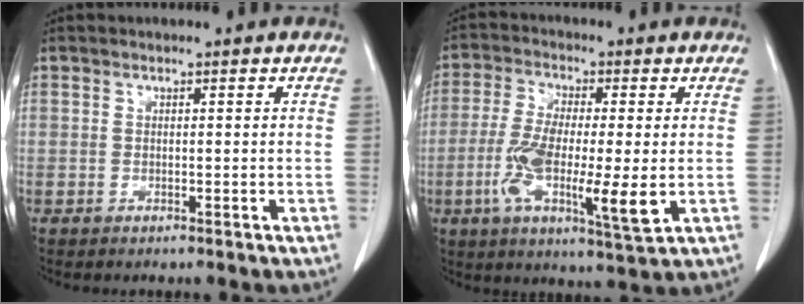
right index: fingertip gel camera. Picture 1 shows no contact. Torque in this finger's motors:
{"motor_torque": [1.39, -0.21, 0.55, 0.21]}